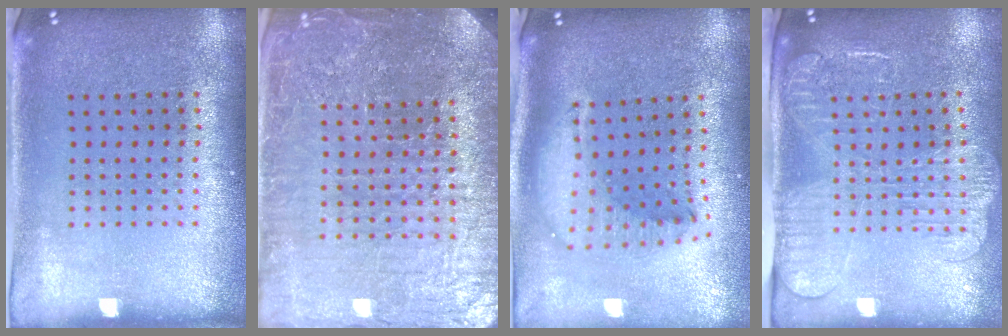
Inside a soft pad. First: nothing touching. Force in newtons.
{"total": 5.5, "press": 5.0, "slide": 2.4}
{"total": 2.0, "press": 1.6, "slide": 1.2}
{"total": 2.5, "press": 2.0, "slide": 1.4}